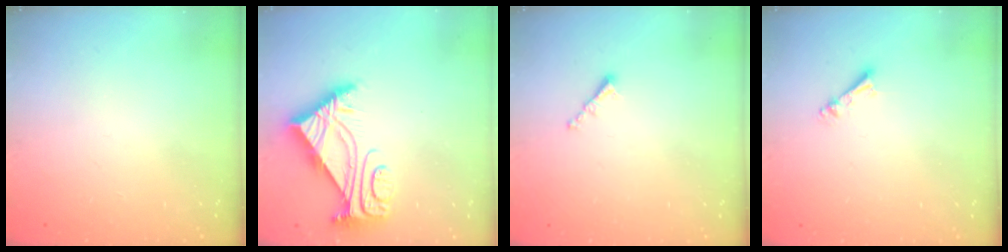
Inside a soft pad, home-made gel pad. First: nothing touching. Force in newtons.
{"total": 5.9, "press": 5.9, "slide": 0.5}
{"total": 1.0, "press": 0.9, "slide": 0.4}
{"total": 3.5, "press": 3.5, "slide": 0.1}